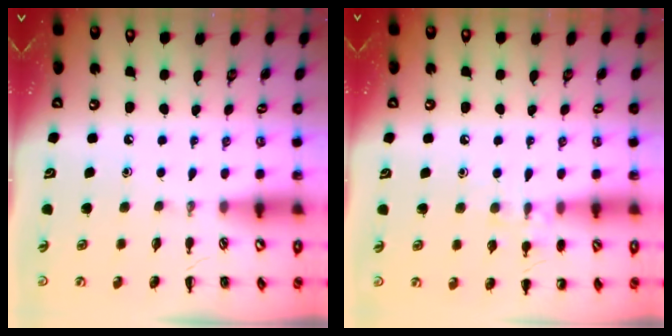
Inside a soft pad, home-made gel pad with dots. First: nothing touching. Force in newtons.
{"total": 7.0, "press": 6.7, "slide": 2.1}